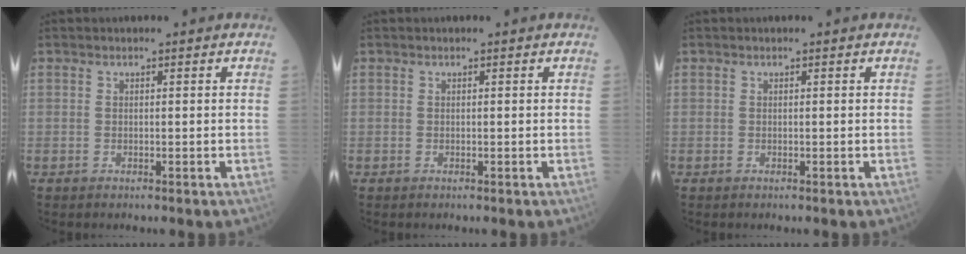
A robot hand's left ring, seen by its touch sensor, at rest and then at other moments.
{"total": 0.0}
{"total": 0.0}